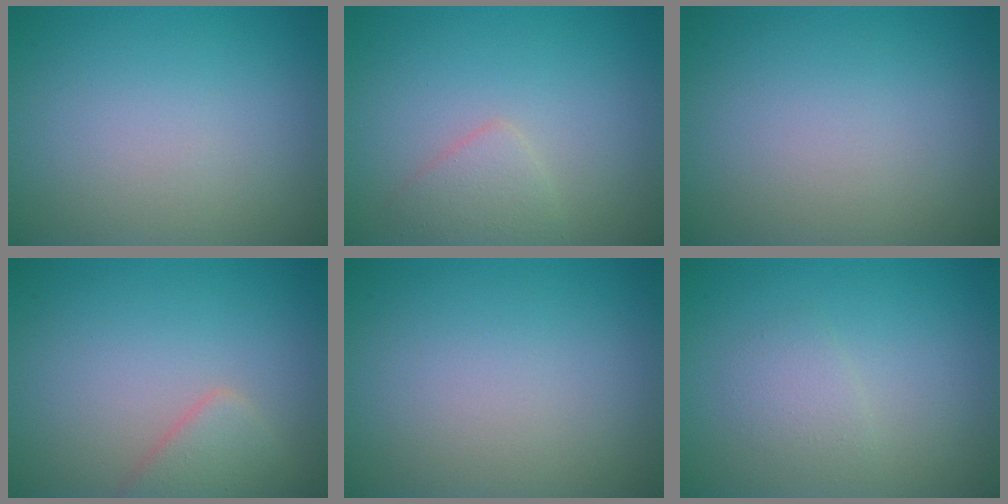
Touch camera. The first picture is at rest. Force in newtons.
{"total": 1.9, "press": 1.9, "slide": 0.1}
{"total": 0.0}
{"total": 2.3, "press": 2.3, "slide": 0.1}
{"total": 0.0}
{"total": 1.4, "press": 1.4, "slide": 0.1}